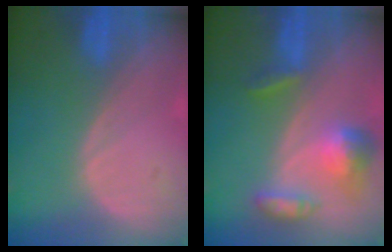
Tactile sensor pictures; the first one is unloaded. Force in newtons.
{"total": 7.0, "press": 6.6, "slide": 2.5}